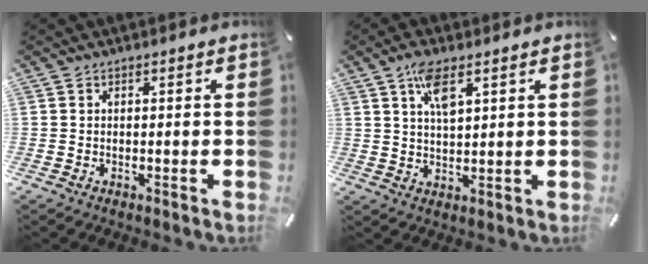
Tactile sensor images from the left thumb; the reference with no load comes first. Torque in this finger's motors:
{"motor_torque": [1.13, 0.83, 0.78, -0.46, 0.05]}